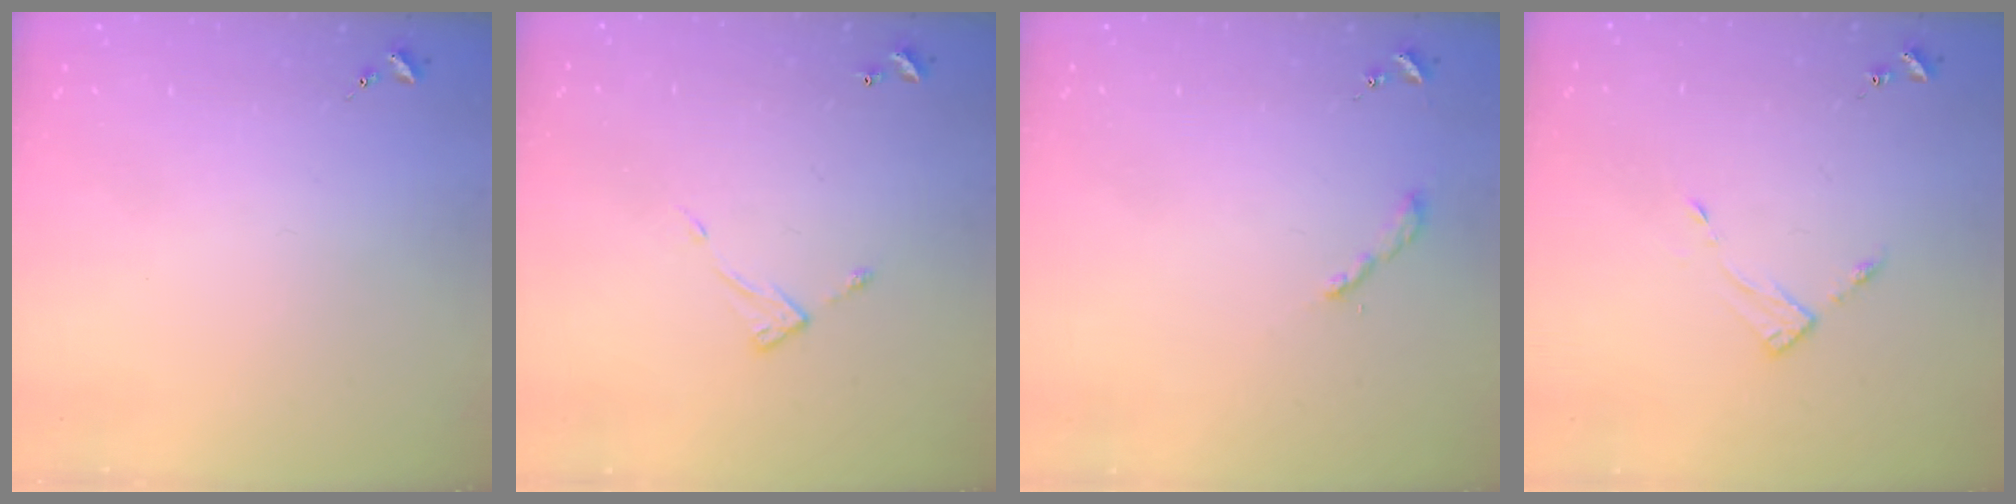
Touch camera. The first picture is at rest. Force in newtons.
{"total": 5.1, "press": 5.1, "slide": 0.4}
{"total": 2.2, "press": 2.2, "slide": 0.2}
{"total": 3.5, "press": 3.5, "slide": 0.4}